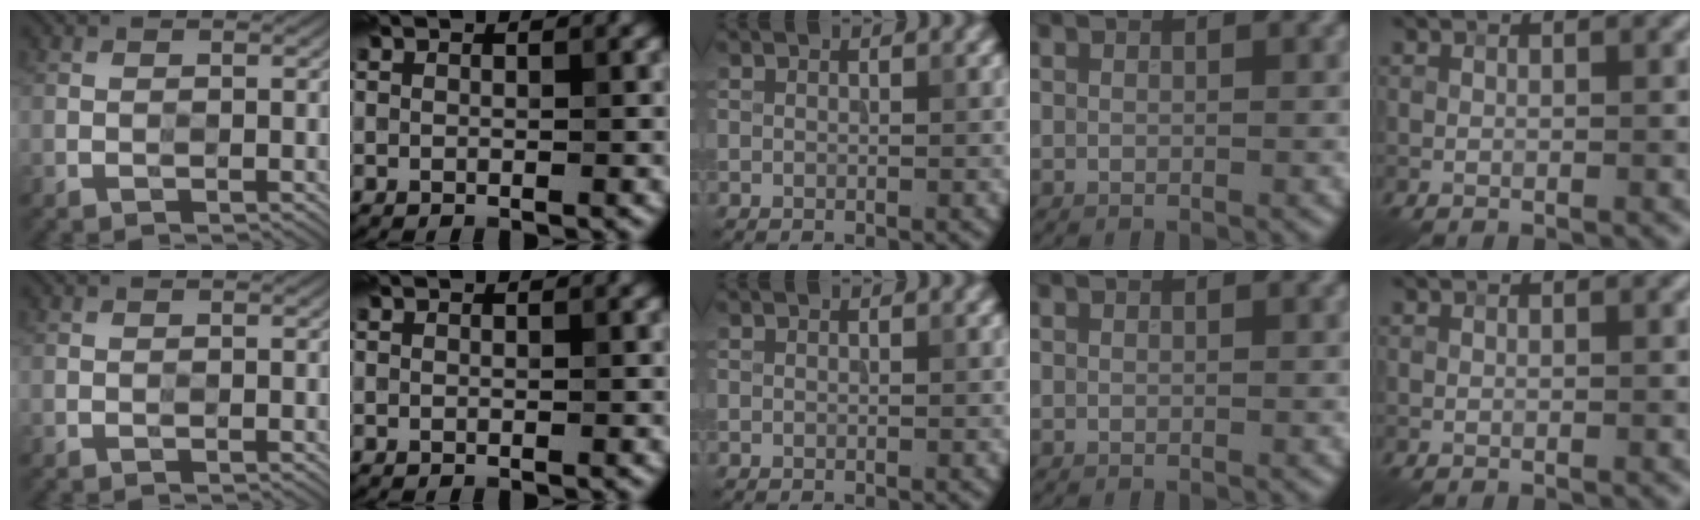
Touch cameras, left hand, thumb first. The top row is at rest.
{}